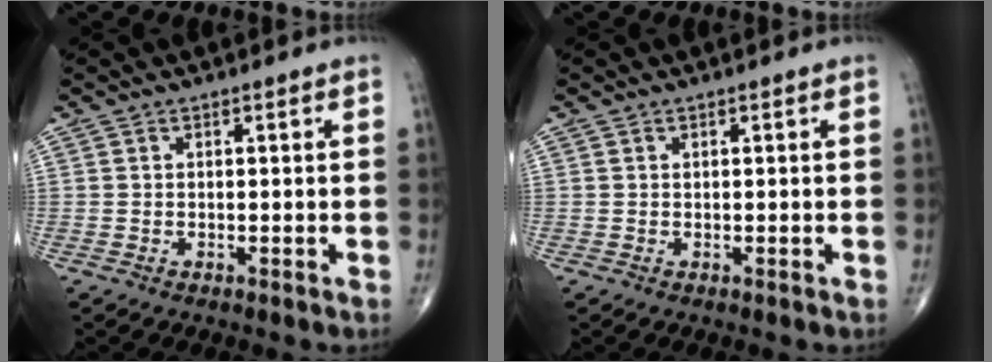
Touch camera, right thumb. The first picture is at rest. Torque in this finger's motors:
{"motor_torque": [0.17, -0.03, 0.35, -0.16, -0.02]}